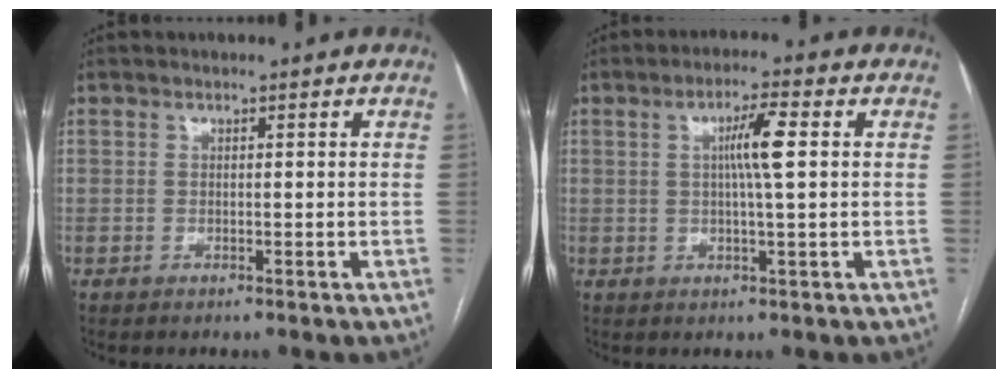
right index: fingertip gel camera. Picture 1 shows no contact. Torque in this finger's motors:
{"motor_torque": [0.87, 0.39, 0.15, 0.12]}